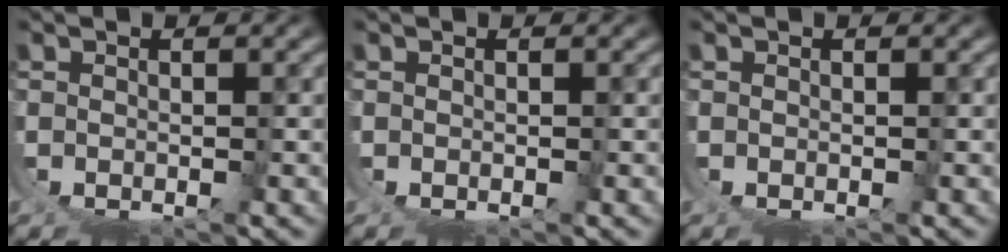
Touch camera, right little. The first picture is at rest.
{"total": 0.0}
{"total": 0.0}